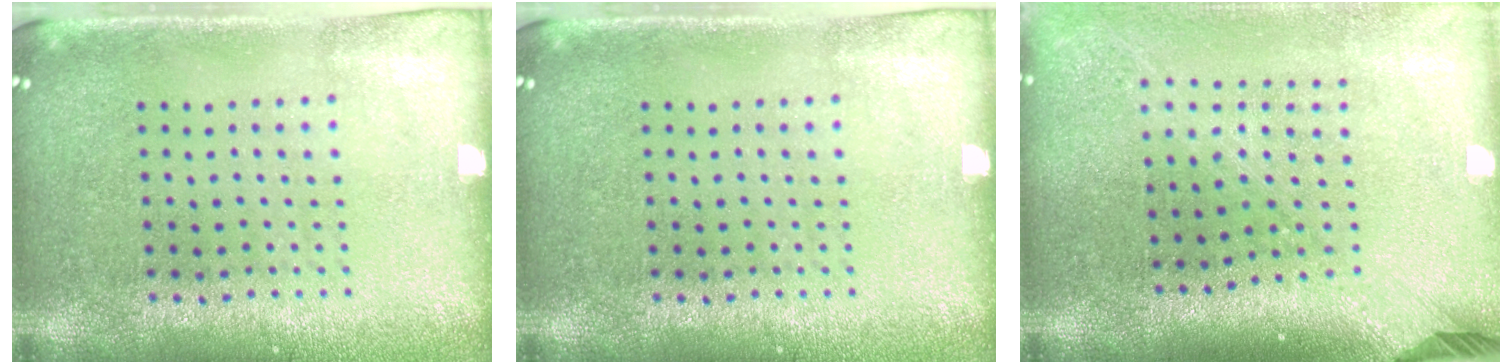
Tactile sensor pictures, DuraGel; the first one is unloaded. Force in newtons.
{"total": 0.0}
{"total": 2.3, "press": 1.7, "slide": 1.6}